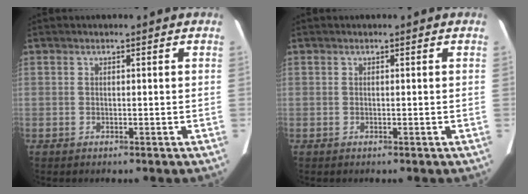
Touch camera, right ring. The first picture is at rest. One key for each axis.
{"total": 0.0}